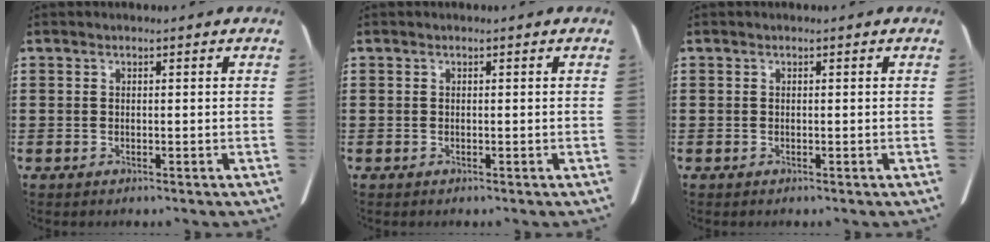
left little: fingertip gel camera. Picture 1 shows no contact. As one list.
[{"total": 0.0}, {"total": 0.0}]